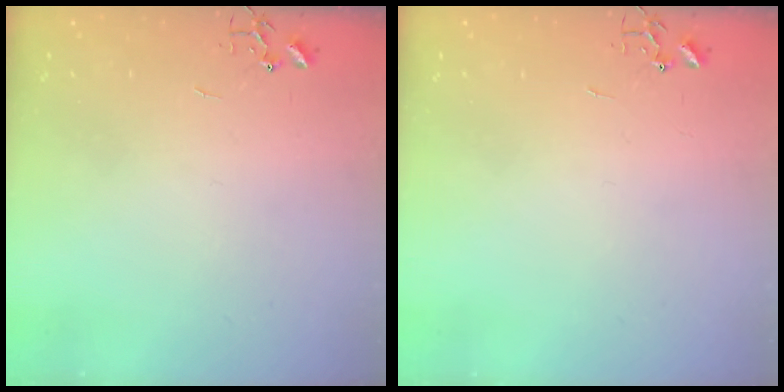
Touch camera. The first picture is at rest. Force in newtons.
{"total": 0.0}